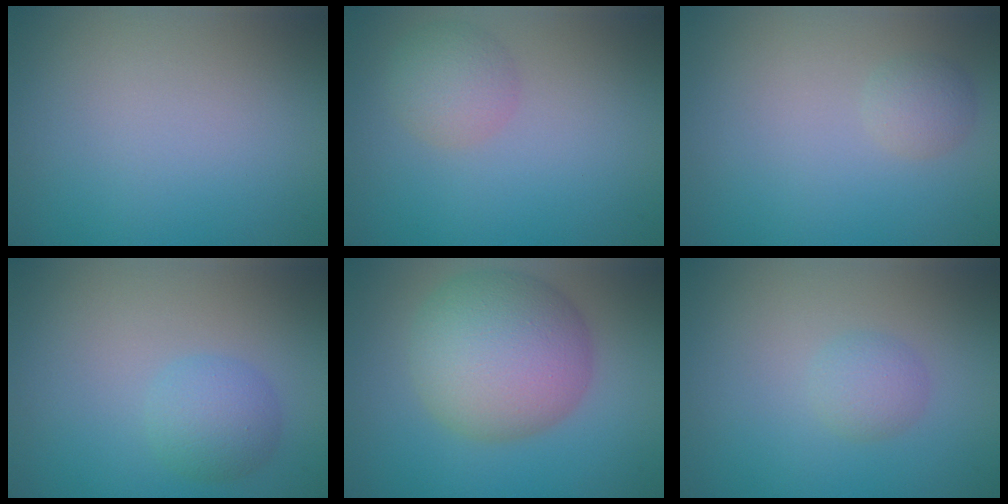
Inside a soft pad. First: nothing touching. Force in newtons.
{"total": 2.6, "press": 2.6, "slide": 0.0}
{"total": 1.5, "press": 1.5, "slide": 0.0}
{"total": 2.8, "press": 2.8, "slide": 0.1}
{"total": 9.4, "press": 9.3, "slide": 0.4}
{"total": 1.7, "press": 1.7, "slide": 0.1}